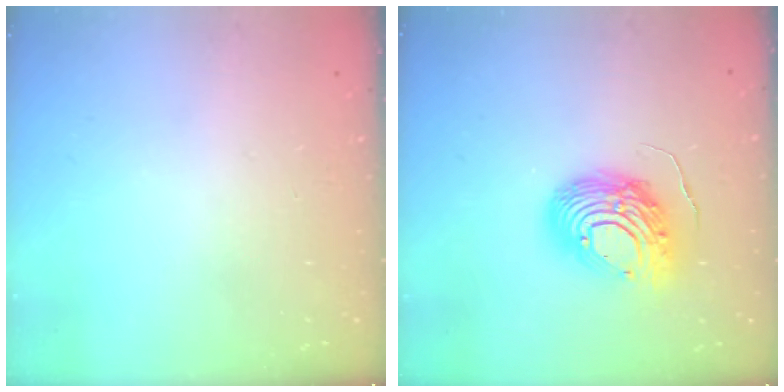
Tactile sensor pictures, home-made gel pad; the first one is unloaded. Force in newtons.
{"total": 13.4, "press": 13.4, "slide": 1.3}